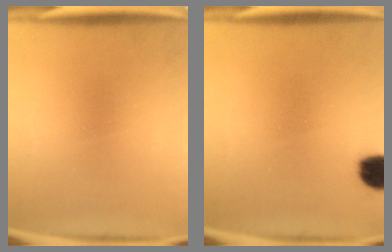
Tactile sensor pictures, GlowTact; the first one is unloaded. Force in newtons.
{"total": 6.0}